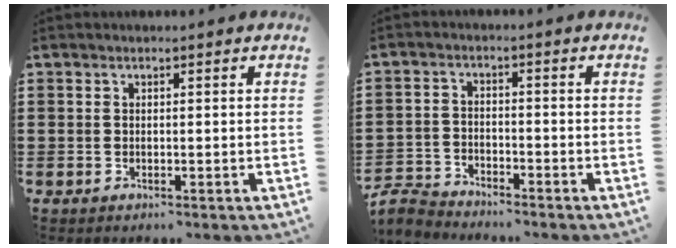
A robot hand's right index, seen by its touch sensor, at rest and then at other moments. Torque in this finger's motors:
{"motor_torque": [-1.13, 1.01, -1.05, -0.21]}